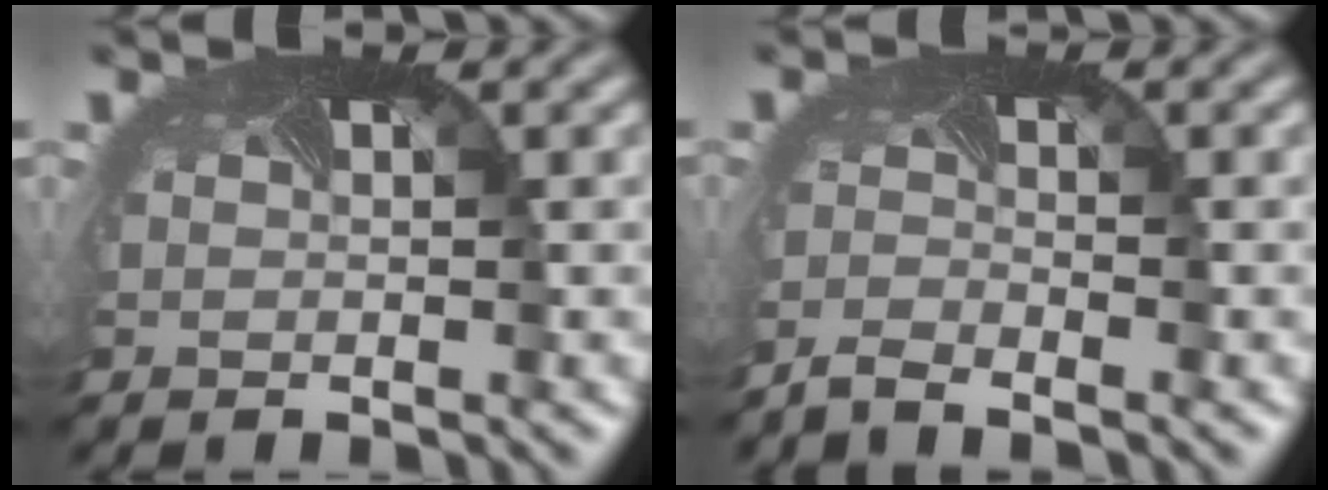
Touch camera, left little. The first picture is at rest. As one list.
[{"total": 2.1, "force": [-2.1, -0.2, 0.1], "torque": [-0.010, -0.014, -0.048]}]